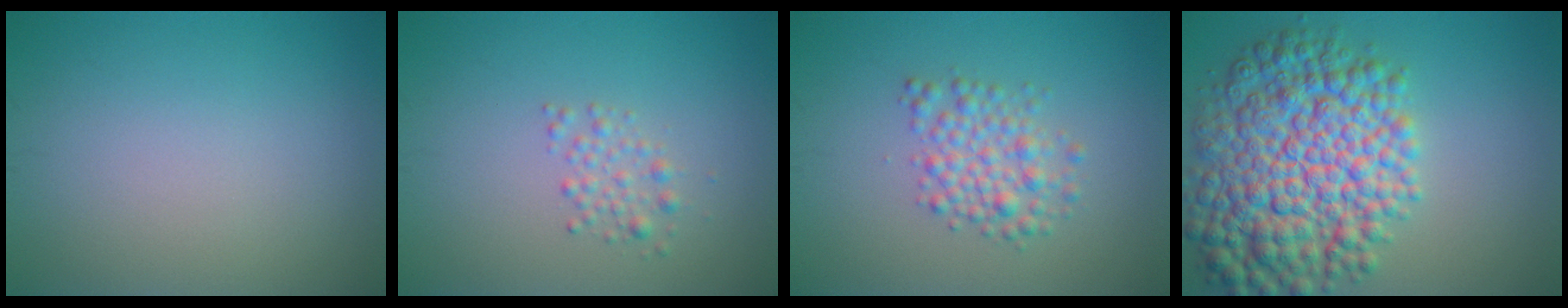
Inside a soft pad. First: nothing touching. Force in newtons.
{"total": 1.5, "press": 1.5, "slide": 0.0}
{"total": 3.1, "press": 3.1, "slide": 0.1}
{"total": 11.4, "press": 11.4, "slide": 0.1}